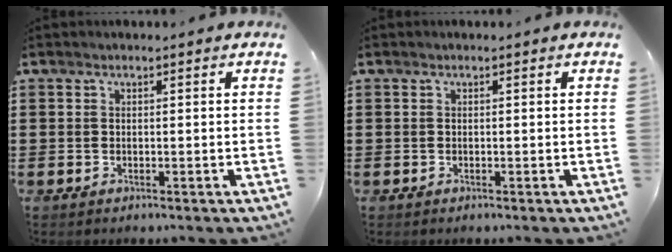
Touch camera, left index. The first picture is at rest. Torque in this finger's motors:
{"motor_torque": [-0.02, 0.00, 0.03, 0.01]}